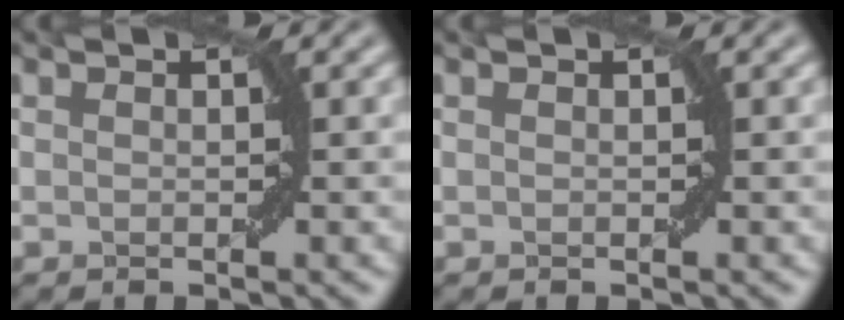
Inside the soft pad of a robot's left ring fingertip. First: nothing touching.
{"total": 0.0}